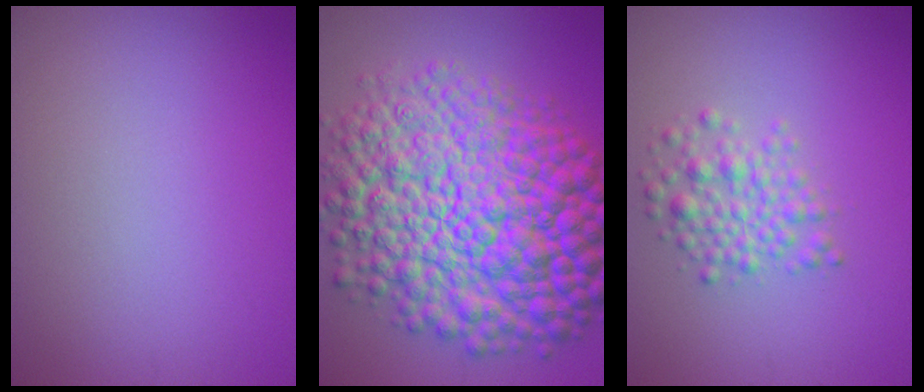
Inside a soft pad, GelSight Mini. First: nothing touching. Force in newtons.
{"total": 15.9, "press": 15.9, "slide": 0.1}
{"total": 3.0, "press": 3.0, "slide": 0.2}